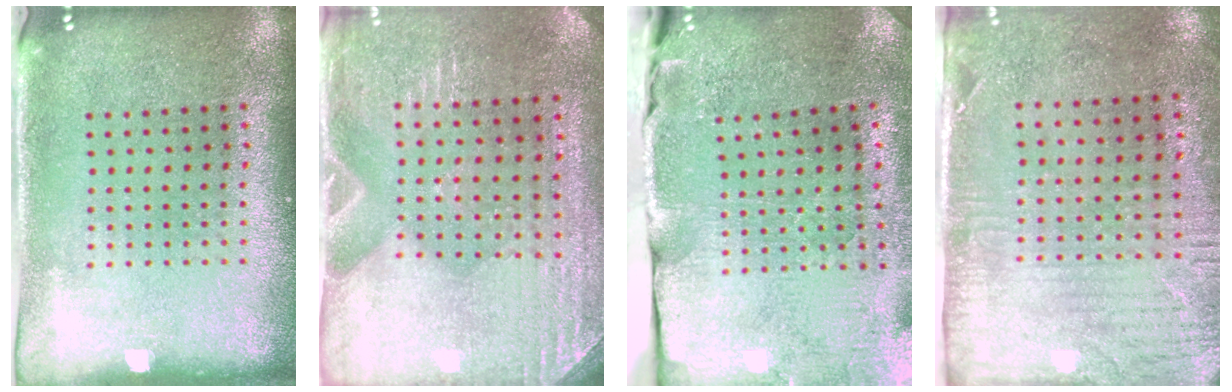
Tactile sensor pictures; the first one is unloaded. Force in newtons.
{"total": 2.9, "press": 2.8, "slide": 0.4}
{"total": 3.7, "press": 3.6, "slide": 1.1}
{"total": 2.9, "press": 2.4, "slide": 1.7}